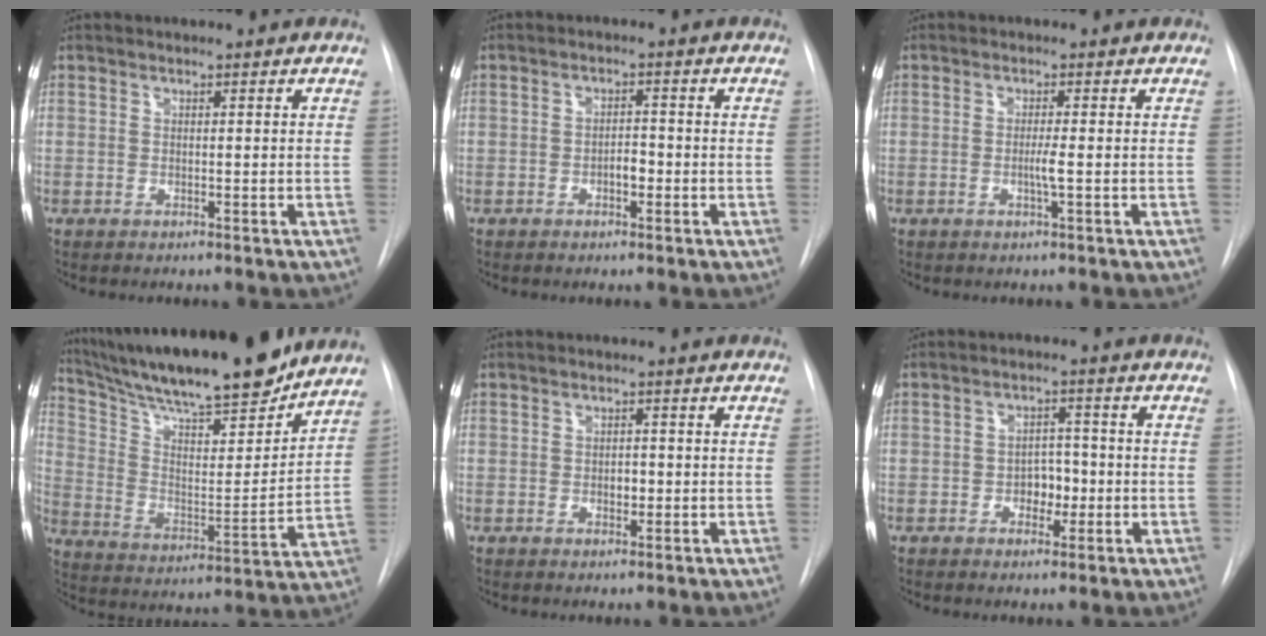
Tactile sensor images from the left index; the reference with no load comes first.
{"total": 2.4, "force": [-1.4, 1.0, 1.6], "torque": [-0.021, 0.000, -0.023]}
{"total": 1.9, "force": [-1.0, -0.4, 1.6], "torque": [-0.033, -0.009, -0.017]}
{"total": 22.4, "force": [19.6, 2.2, 10.8], "torque": [-0.195, -0.018, 0.310]}
{"total": 1.6, "force": [-0.8, 0.9, 1.1], "torque": [-0.016, -0.004, -0.011]}
{"total": 4.0, "force": [-1.6, 2.6, 2.6], "torque": [-0.031, 0.002, -0.022]}